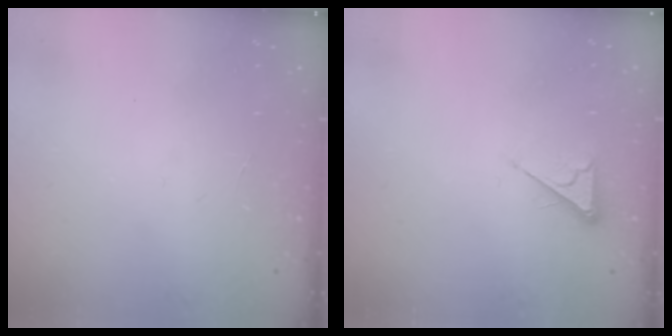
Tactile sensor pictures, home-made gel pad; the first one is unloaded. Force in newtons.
{"total": 3.0, "press": 2.9, "slide": 0.4}